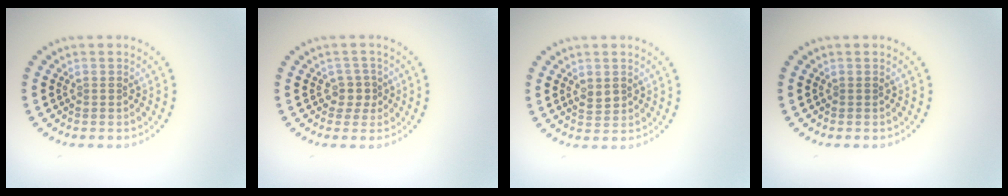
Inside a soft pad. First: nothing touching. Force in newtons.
{"total": 1.6, "press": 1.2, "slide": 1.1}
{"total": 1.4, "press": 1.4, "slide": 0.2}
{"total": 0.0}